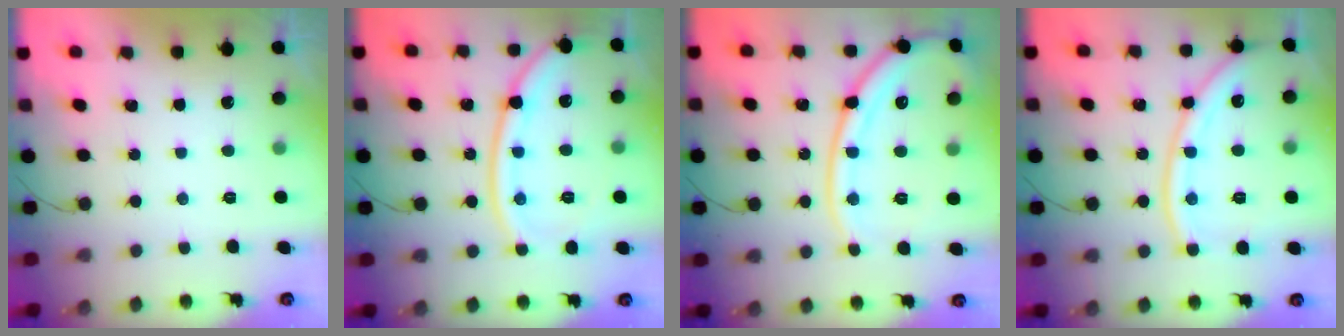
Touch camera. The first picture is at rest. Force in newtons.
{"total": 15.6, "press": 15.5, "slide": 1.9}
{"total": 18.4, "press": 18.2, "slide": 2.3}
{"total": 12.8, "press": 12.7, "slide": 1.4}